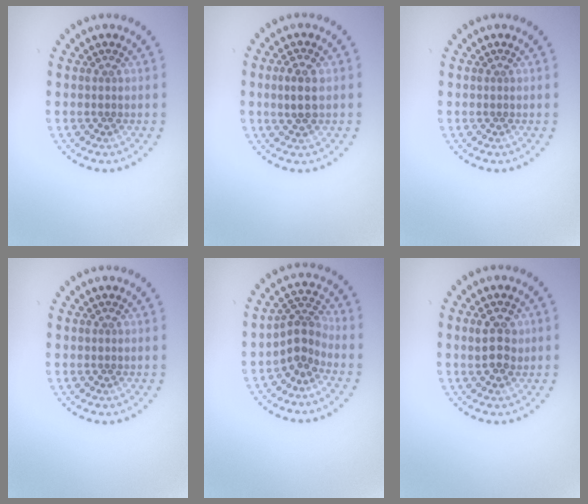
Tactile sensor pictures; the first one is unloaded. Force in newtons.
{"total": 2.3, "press": 2.2, "slide": 0.3}
{"total": 0.0}
{"total": 0.0}
{"total": 2.7, "press": 1.9, "slide": 1.9}
{"total": 2.6, "press": 2.6, "slide": 0.2}